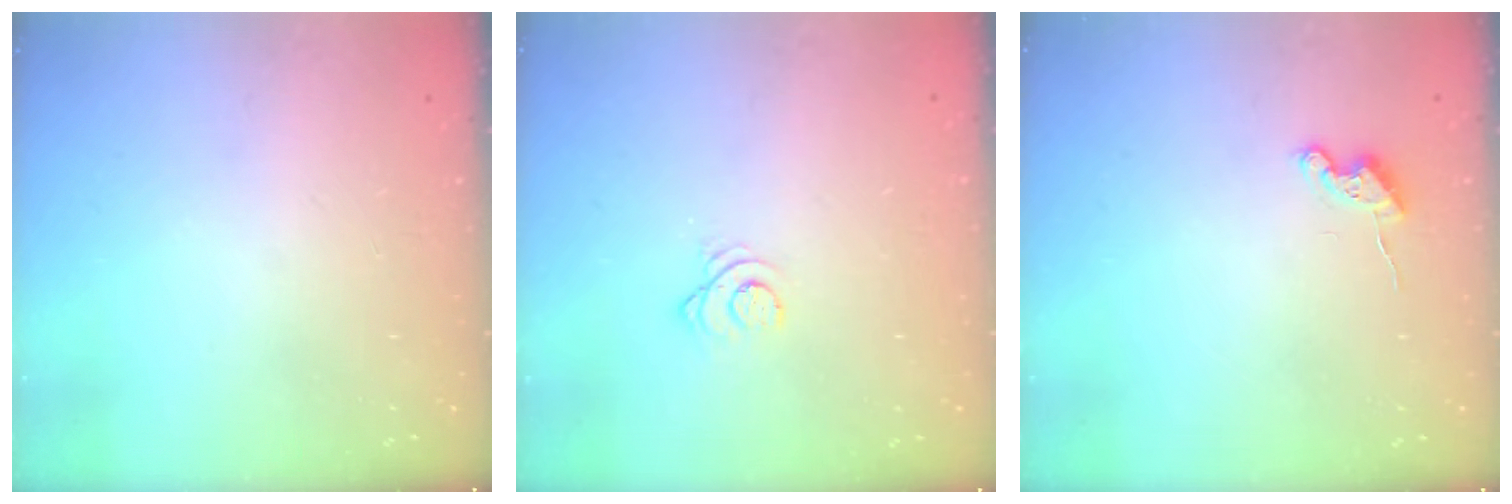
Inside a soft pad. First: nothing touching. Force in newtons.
{"total": 2.6, "press": 2.6, "slide": 0.3}
{"total": 5.1, "press": 5.1, "slide": 0.6}